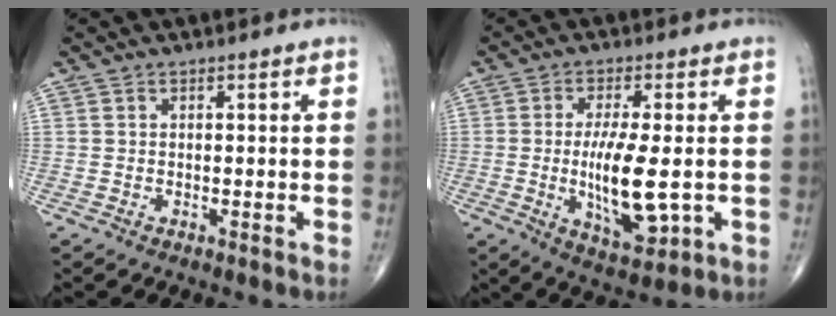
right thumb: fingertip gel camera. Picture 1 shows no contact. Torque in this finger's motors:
{"motor_torque": [0.51, 1.52, 1.84, -0.22, 0.56]}